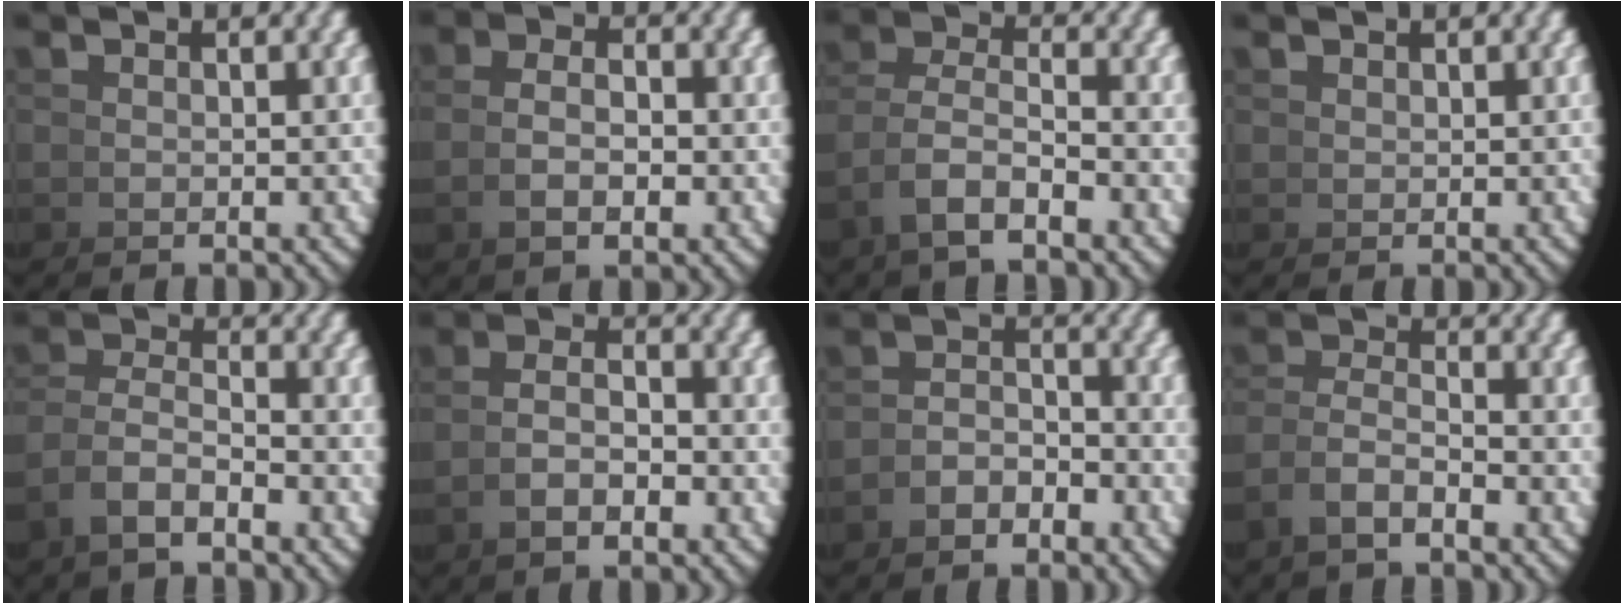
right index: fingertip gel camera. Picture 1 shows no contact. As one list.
[{"total": 2.2, "force": [-0.3, 0.5, 2.1], "torque": [-0.031, 0.001, -0.004]}, {"total": 3.9, "force": [-0.6, 2.5, 2.9], "torque": [-0.077, -0.014, -0.005]}, {"total": 1.3, "force": [1.3, 0.0, -0.1], "torque": [0.003, -0.002, 0.034]}, {"total": 3.7, "force": [-1.2, 2.5, 2.4], "torque": [-0.061, -0.013, -0.018]}, {"total": 2.8, "force": [-0.7, 1.0, 2.5], "torque": [-0.039, -0.002, -0.011]}, {"total": 2.1, "force": [-1.8, 0.6, 0.9], "torque": [0.004, 0.000, -0.034]}, {"total": 2.9, "force": [-1.3, 1.7, 2.0], "torque": [-0.050, -0.012, -0.019]}]